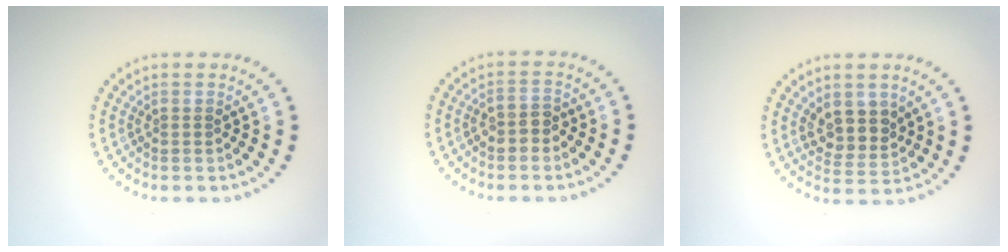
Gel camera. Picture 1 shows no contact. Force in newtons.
{"total": 1.7, "press": 1.5, "slide": 0.7}
{"total": 3.2, "press": 2.9, "slide": 1.4}